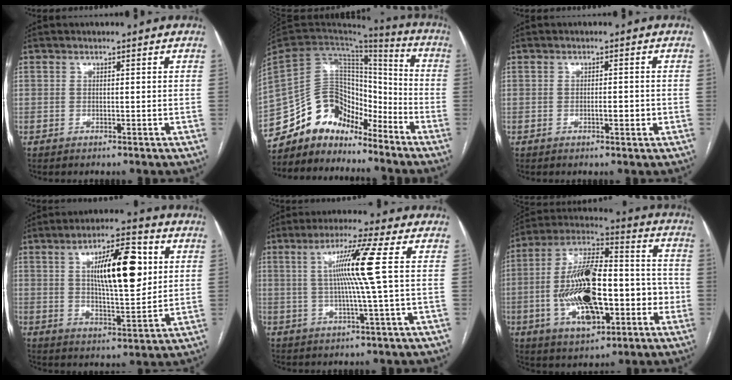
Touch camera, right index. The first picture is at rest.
{"total": 14.7, "force": [-12.5, 7.1, 3.3], "torque": [-0.057, 0.071, -0.222]}
{"total": 2.2, "force": [-0.6, 0.6, 2.0], "torque": [-0.035, 0.000, -0.008]}
{"total": 13.5, "force": [3.4, 3.5, 12.6], "torque": [-0.205, 0.009, 0.055]}
{"total": 8.9, "force": [1.2, -2.2, 8.5], "torque": [-0.152, 0.004, 0.029]}
{"total": 20.4, "force": [-4.5, 8.2, 18.2], "torque": [-0.341, 0.025, -0.070]}